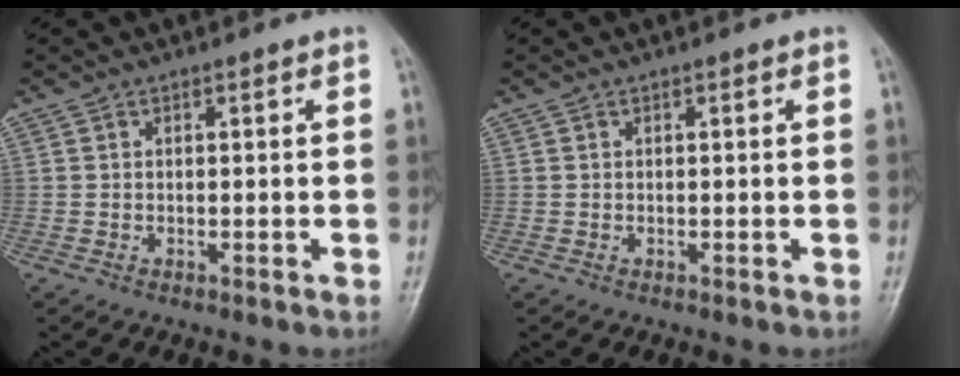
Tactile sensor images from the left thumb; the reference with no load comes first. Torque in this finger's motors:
{"motor_torque": [-0.01, 0.01, -0.08, 0.01, 0.00]}